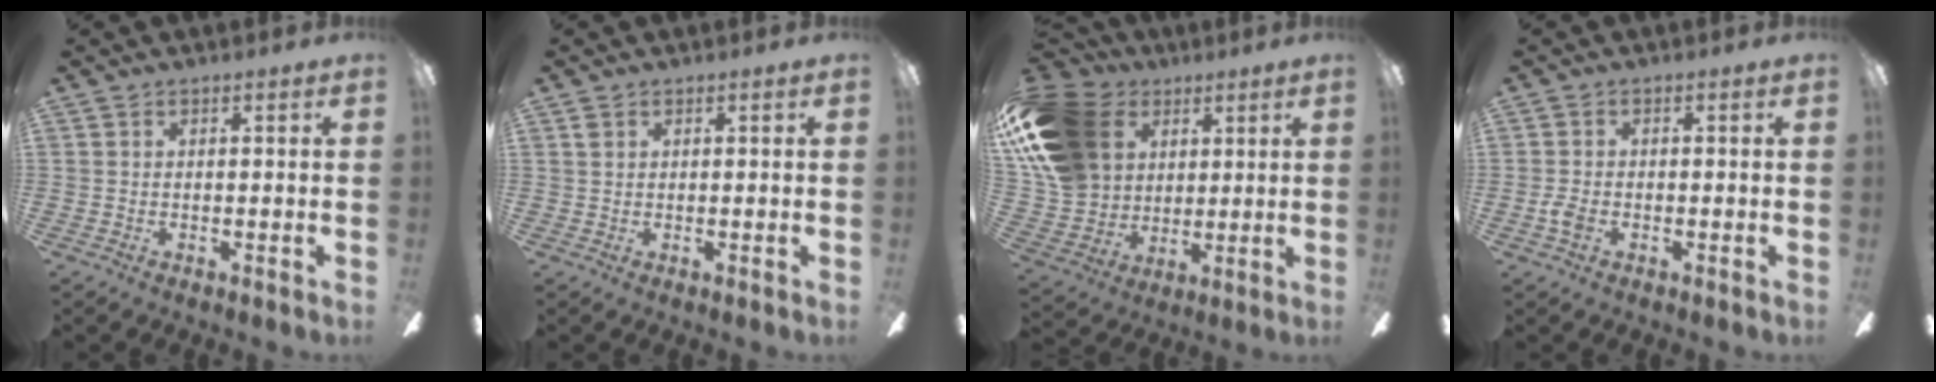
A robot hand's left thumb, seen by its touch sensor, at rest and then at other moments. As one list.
[{"total": 0.7, "force": [0.4, 0.6, 0.2], "torque": [0.003, -0.003, 0.006]}, {"total": 23.2, "force": [8.4, 17.4, 12.8], "torque": [-0.270, -0.022, 0.161]}, {"total": 2.9, "force": [-1.2, 1.7, 2.1], "torque": [-0.048, 0.000, -0.024]}]